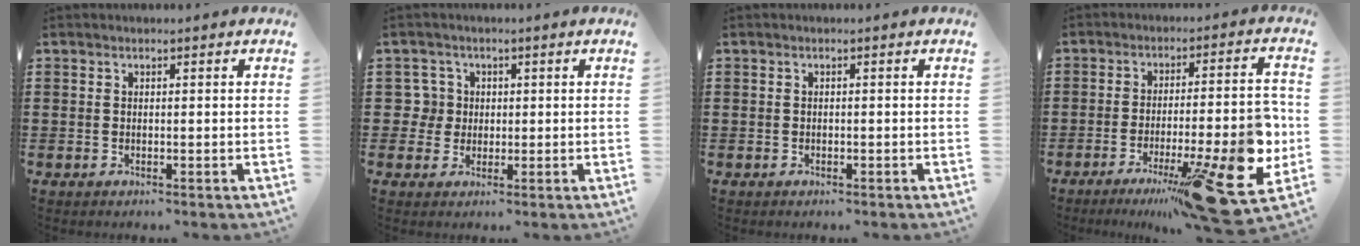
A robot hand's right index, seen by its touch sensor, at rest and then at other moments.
{"total": 3.1, "force": [0.5, 3.0, 0.6], "torque": [-0.025, 0.013, 0.006]}
{"total": 0.0}
{"total": 17.1, "force": [-7.1, 3.3, 15.2], "torque": [-0.206, 0.008, -0.104]}